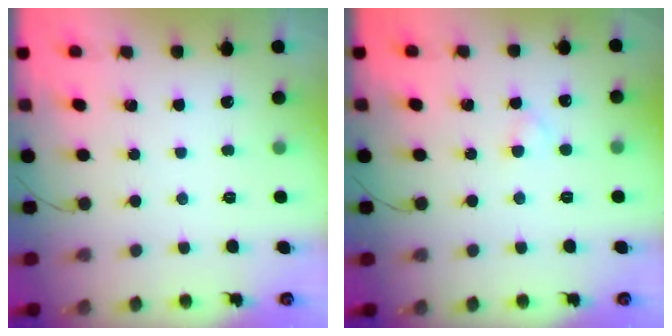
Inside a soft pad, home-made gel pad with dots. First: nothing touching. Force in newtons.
{"total": 1.9, "press": 1.6, "slide": 1.0}